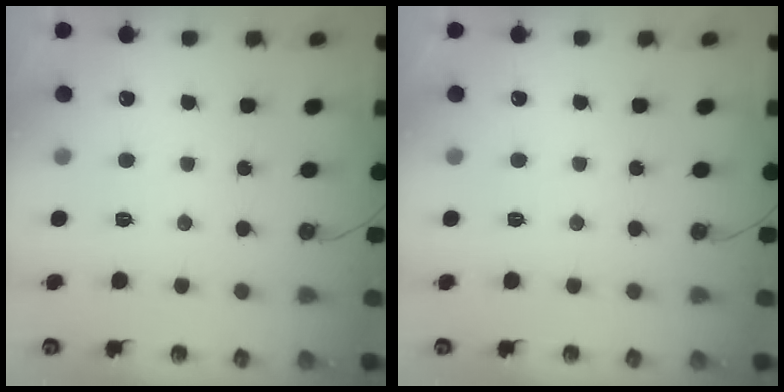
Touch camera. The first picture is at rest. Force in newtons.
{"total": 0.0}